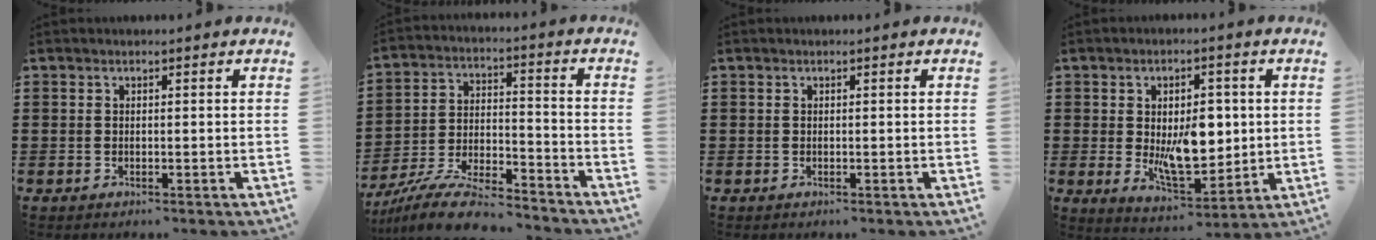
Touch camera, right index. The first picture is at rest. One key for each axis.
{"total": 10.0, "fx": -9.1, "fy": 1.1, "fz": 3.8, "tx": -0.079, "ty": 0.014, "tz": -0.179}
{"total": 0.0}
{"total": 9.5, "fx": 0.4, "fy": 5.3, "fz": 7.9, "tx": -0.118, "ty": 0.001, "tz": 0.005}